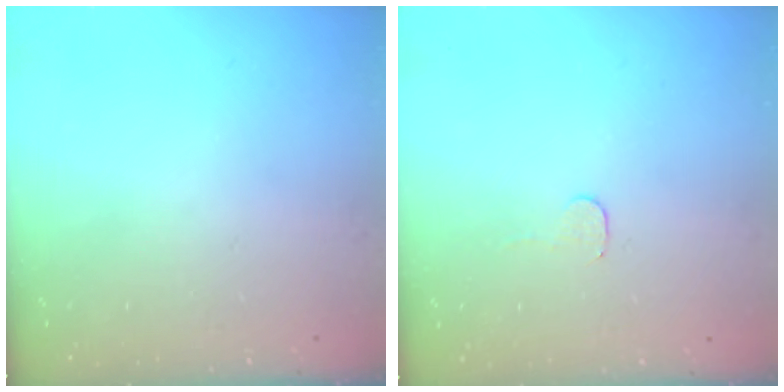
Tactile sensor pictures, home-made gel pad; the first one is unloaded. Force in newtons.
{"total": 2.8, "press": 2.8, "slide": 0.2}